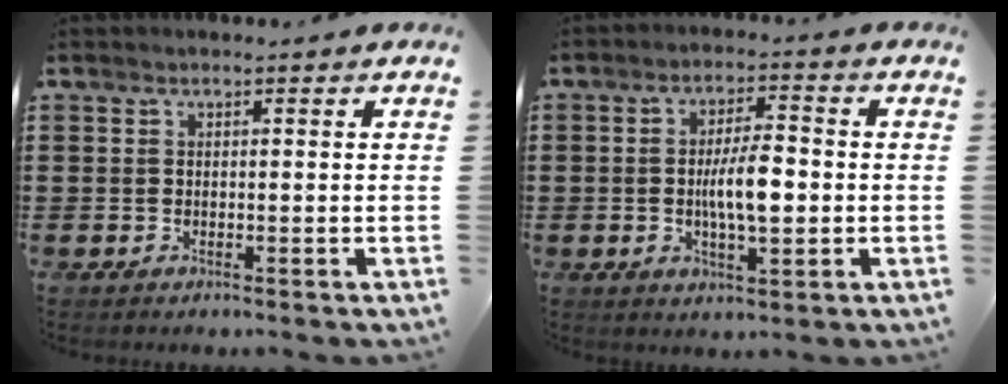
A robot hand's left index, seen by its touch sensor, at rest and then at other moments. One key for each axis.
{"total": 6.9, "fx": -0.6, "fy": 2.2, "fz": 6.5, "tx": -0.122, "ty": -0.002, "tz": -0.018}